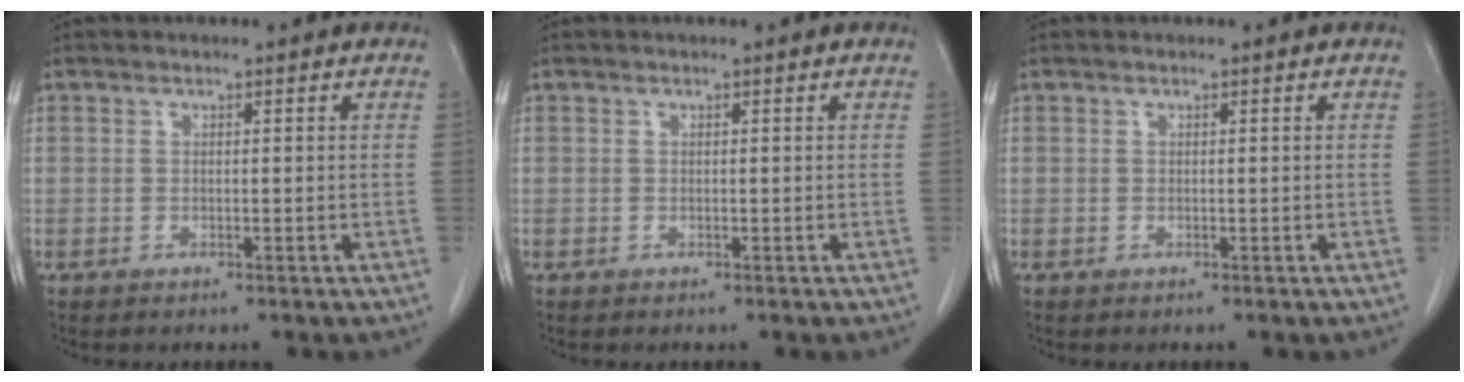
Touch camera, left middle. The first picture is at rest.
{"total": 0.0}
{"total": 0.0}